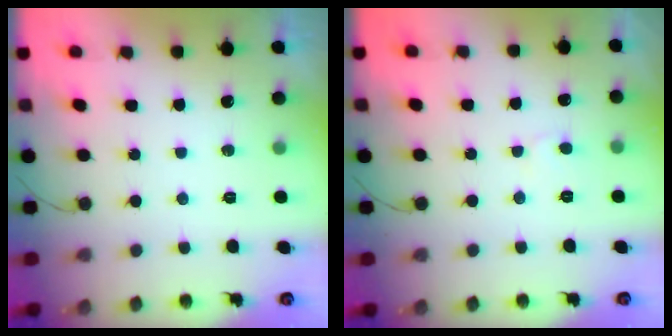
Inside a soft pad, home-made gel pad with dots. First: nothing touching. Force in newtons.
{"total": 4.3, "press": 4.3, "slide": 0.4}